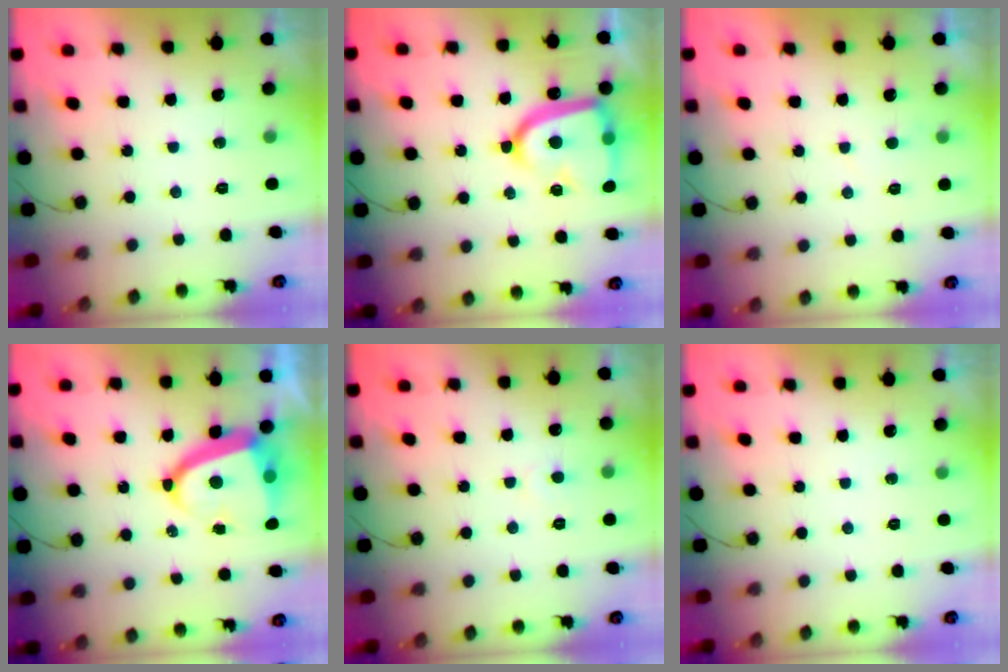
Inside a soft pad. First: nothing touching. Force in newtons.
{"total": 18.6, "press": 18.5, "slide": 1.6}
{"total": 2.1, "press": 2.1, "slide": 0.2}
{"total": 12.8, "press": 12.7, "slide": 1.6}
{"total": 3.3, "press": 3.2, "slide": 0.3}
{"total": 0.0}